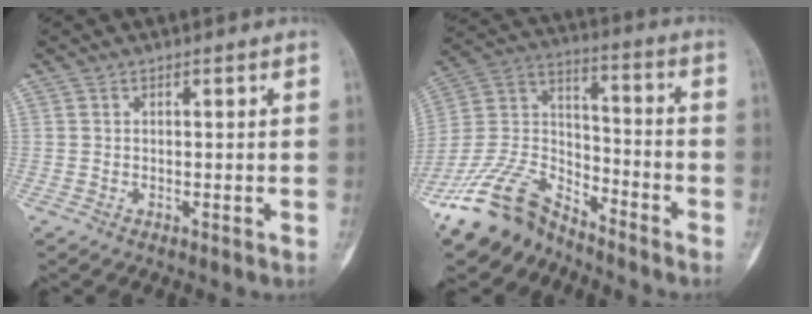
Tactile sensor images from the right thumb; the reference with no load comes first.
{"total": 14.6, "force": [-12.6, 6.1, 4.3], "torque": [-0.075, 0.088, -0.247]}